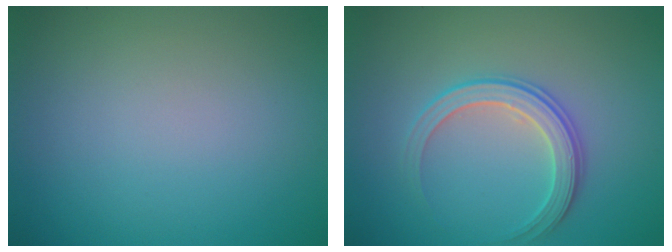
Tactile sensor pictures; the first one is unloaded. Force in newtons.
{"total": 2.9, "press": 2.8, "slide": 0.6}